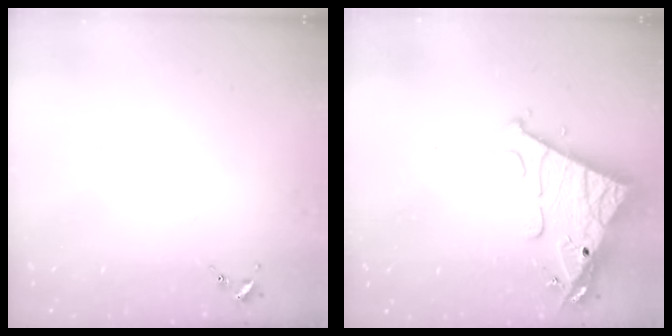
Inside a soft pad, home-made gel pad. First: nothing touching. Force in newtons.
{"total": 15.6, "press": 15.5, "slide": 1.5}